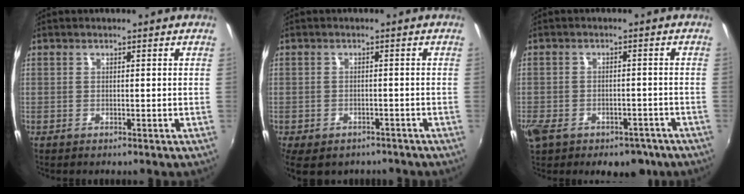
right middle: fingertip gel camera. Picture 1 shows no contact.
{"total": 6.6, "force": [-4.5, 3.5, 3.2], "torque": [-0.072, -0.025, -0.059]}
{"total": 11.4, "force": [-6.9, 7.1, 5.6], "torque": [-0.137, -0.008, -0.090]}